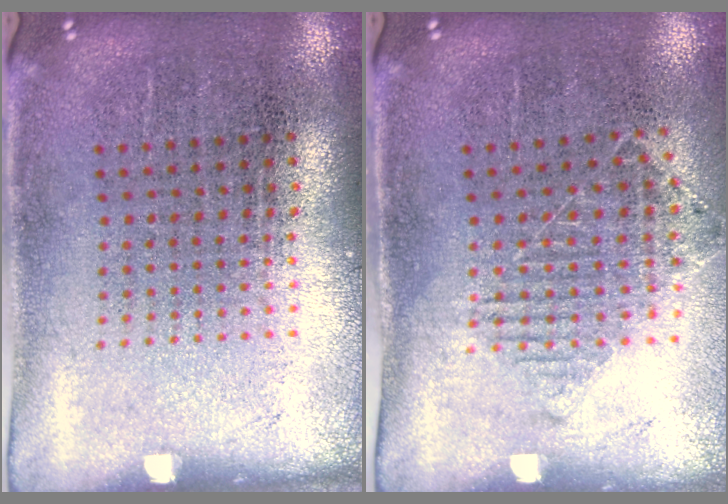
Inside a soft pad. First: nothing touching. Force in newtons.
{"total": 1.1, "press": 1.0, "slide": 0.5}